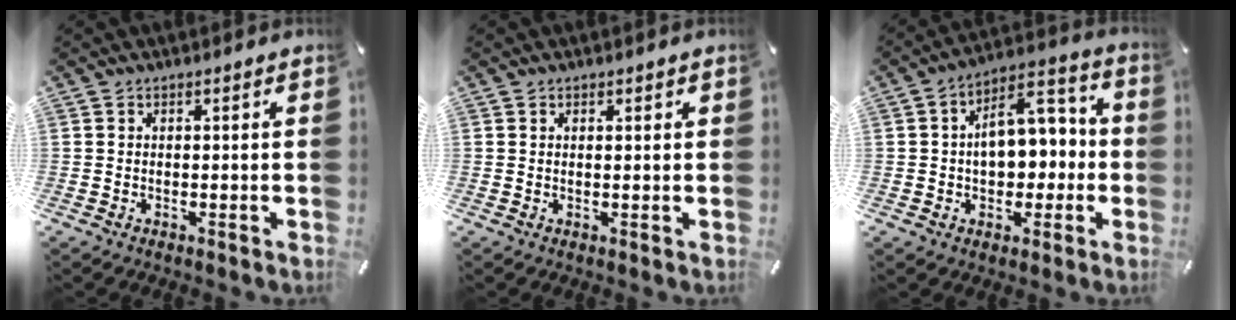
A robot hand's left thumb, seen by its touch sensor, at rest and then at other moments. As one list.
[{"total": 0.7, "force": [0.5, 0.5, 0.1], "torque": [0.005, -0.001, 0.007]}, {"total": 12.0, "force": [0.6, 8.7, 8.2], "torque": [-0.100, -0.004, 0.012]}]